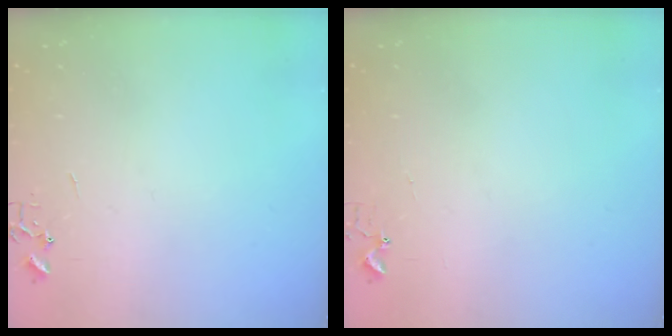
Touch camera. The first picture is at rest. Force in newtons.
{"total": 3.7, "press": 3.7, "slide": 0.2}